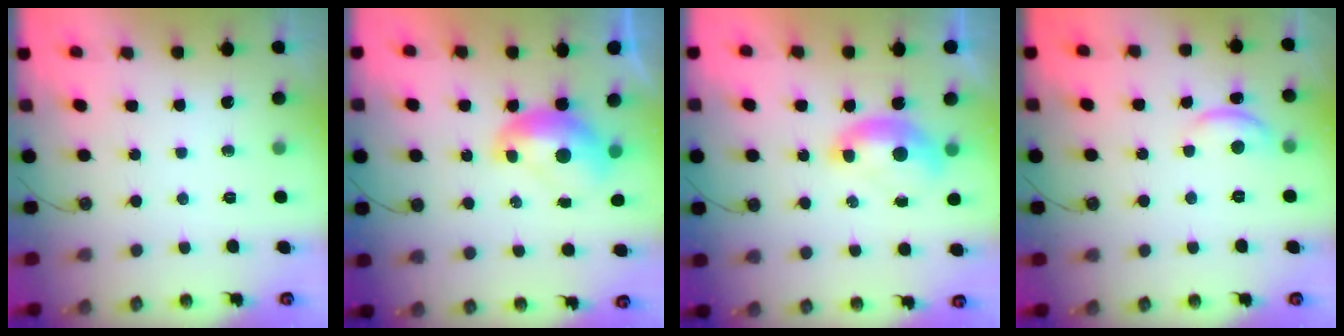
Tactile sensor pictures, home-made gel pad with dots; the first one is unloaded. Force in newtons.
{"total": 2.1, "press": 2.1, "slide": 0.3}
{"total": 1.5, "press": 1.4, "slide": 0.6}
{"total": 2.9, "press": 2.9, "slide": 0.4}